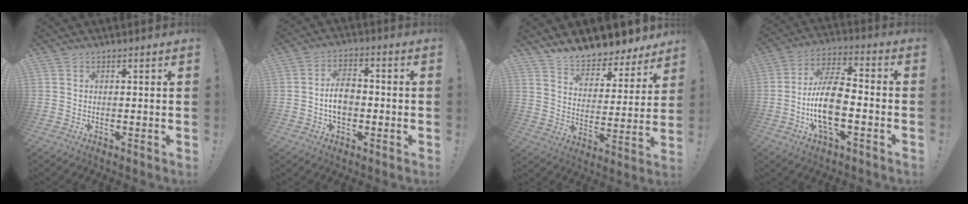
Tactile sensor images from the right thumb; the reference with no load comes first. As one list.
[{"total": 7.5, "force": [-1.3, 5.2, 5.3], "torque": [-0.081, 0.009, -0.027]}, {"total": 9.6, "force": [9.1, 2.7, 1.5], "torque": [-0.041, -0.082, 0.167]}, {"total": 15.2, "force": [-3.8, 7.1, 12.9], "torque": [-0.252, 0.010, -0.068]}]